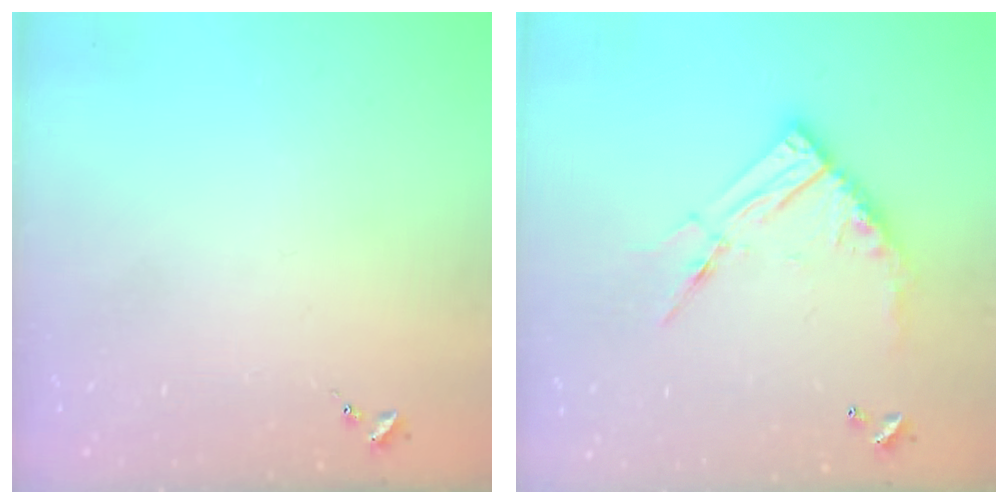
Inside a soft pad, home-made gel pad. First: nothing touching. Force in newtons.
{"total": 14.1, "press": 14.0, "slide": 1.4}